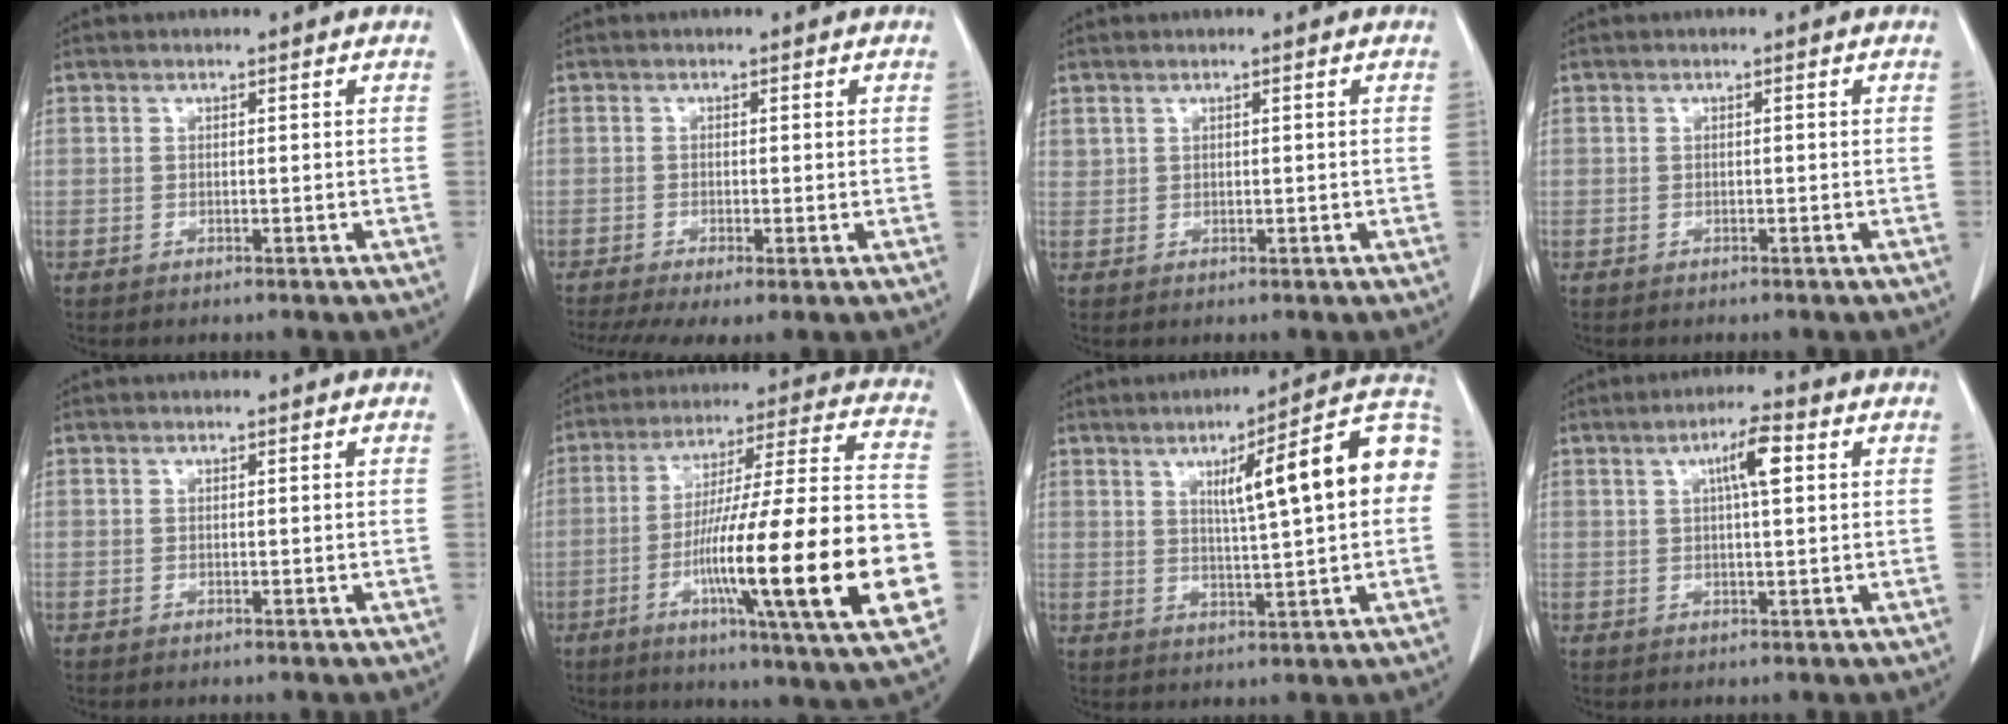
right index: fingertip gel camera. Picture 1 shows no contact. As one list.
[{"total": 6.8, "force": [-4.2, 1.8, 5.1], "torque": [-0.094, -0.015, -0.073]}, {"total": 0.8, "force": [0.6, 0.4, 0.3], "torque": [-0.003, 0.003, 0.016]}, {"total": 0.0}, {"total": 0.0}, {"total": 27.3, "force": [-6.9, 1.2, 26.4], "torque": [-0.369, -0.011, -0.112]}, {"total": 14.8, "force": [3.0, 1.4, 14.5], "torque": [-0.197, 0.031, 0.037]}, {"total": 5.1, "force": [1.6, 0.6, 4.8], "torque": [-0.084, 0.007, 0.026]}]